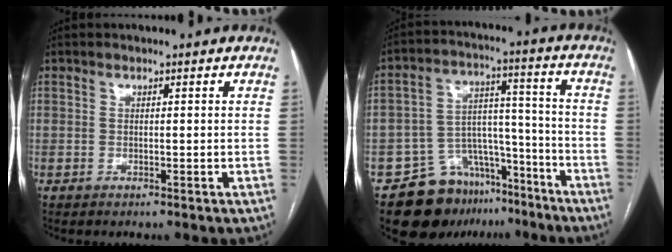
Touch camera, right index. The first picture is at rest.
{"total": 13.7, "force": [-9.8, 8.8, 4.0], "torque": [-0.048, 0.066, -0.147]}